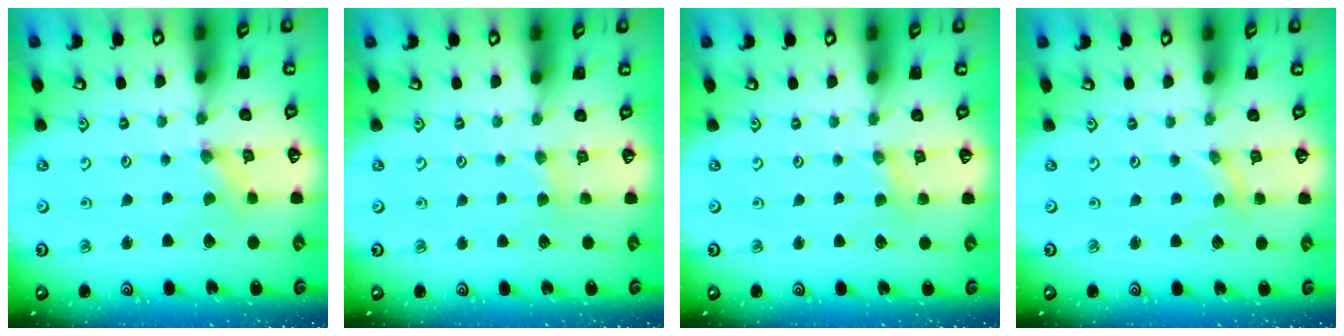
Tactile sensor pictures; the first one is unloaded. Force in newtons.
{"total": 2.8, "press": 2.7, "slide": 0.4}
{"total": 2.5, "press": 2.5, "slide": 0.4}
{"total": 0.0}